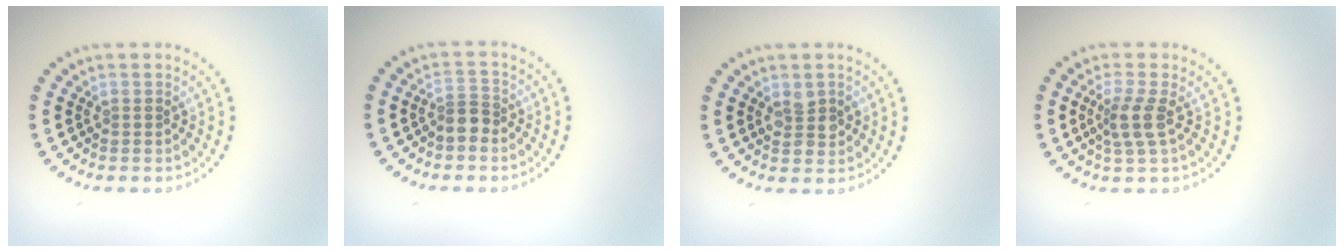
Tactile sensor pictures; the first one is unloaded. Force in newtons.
{"total": 1.9, "press": 1.6, "slide": 1.0}
{"total": 2.1, "press": 2.0, "slide": 0.2}
{"total": 2.6, "press": 2.1, "slide": 1.5}